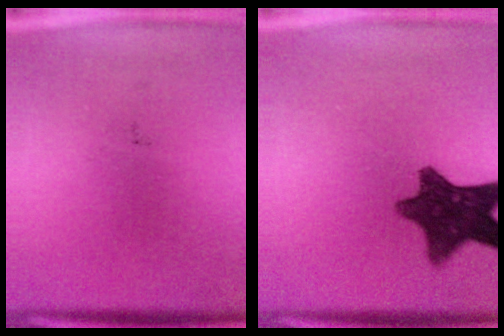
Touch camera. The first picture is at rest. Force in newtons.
{"total": 11.0}